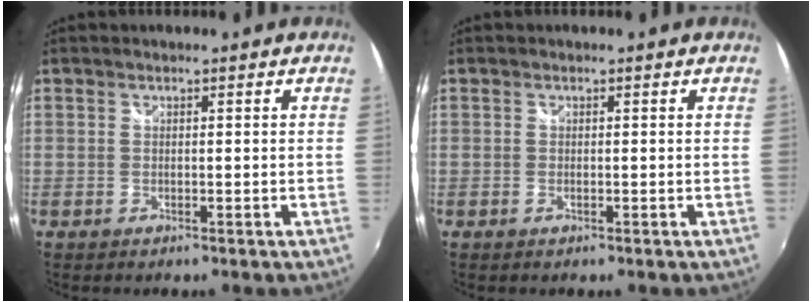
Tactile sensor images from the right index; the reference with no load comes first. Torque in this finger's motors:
{"motor_torque": [-0.45, 0.38, -0.02, -0.01]}